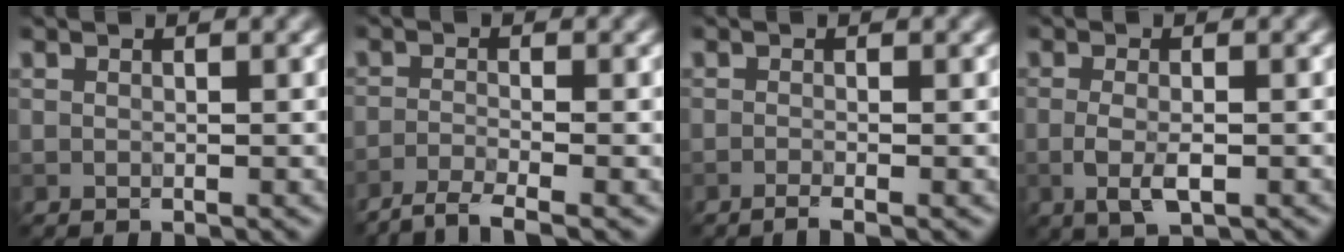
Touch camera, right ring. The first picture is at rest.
{"total": 3.5, "force": [-2.8, 0.6, 2.1], "torque": [-0.039, -0.002, -0.062]}
{"total": 1.5, "force": [-1.0, 0.2, 1.1], "torque": [-0.017, -0.001, -0.024]}
{"total": 2.9, "force": [-0.9, 1.1, 2.5], "torque": [-0.059, -0.005, -0.020]}